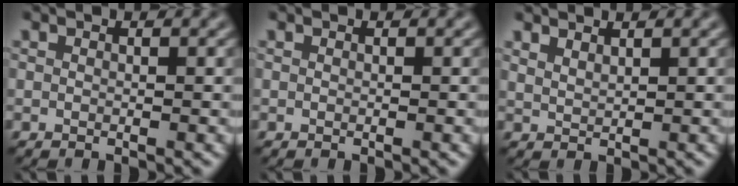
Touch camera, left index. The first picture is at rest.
{"total": 0.0}
{"total": 1.2, "force": [1.1, 0.3, 0.3], "torque": [-0.001, 0.004, 0.020]}